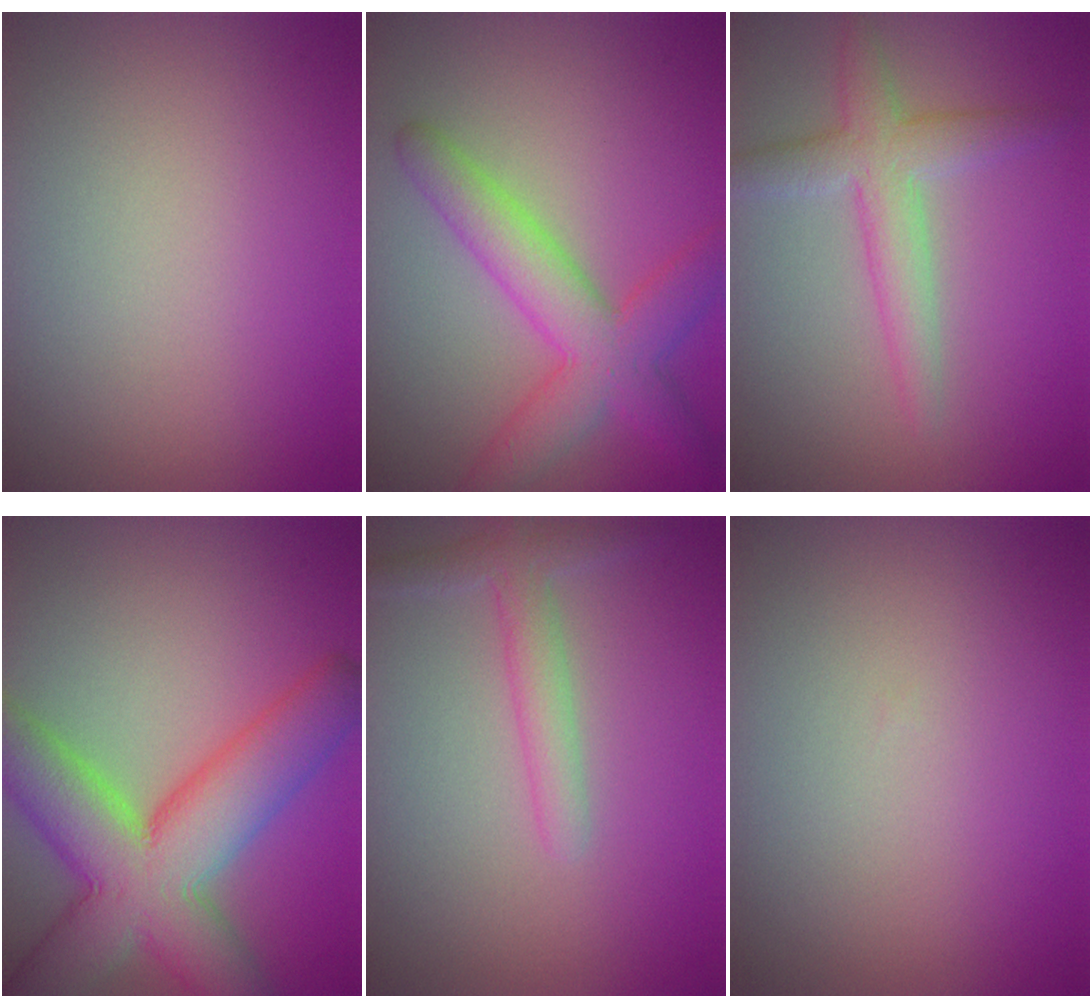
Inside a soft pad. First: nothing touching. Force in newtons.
{"total": 4.8, "press": 4.8, "slide": 0.2}
{"total": 3.9, "press": 3.9, "slide": 0.2}
{"total": 11.3, "press": 11.3, "slide": 0.5}
{"total": 2.6, "press": 2.6, "slide": 0.2}
{"total": 0.0}